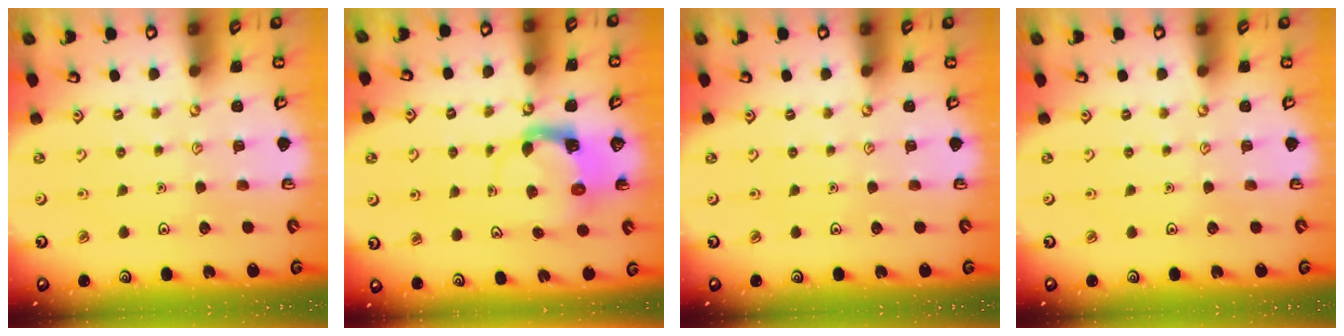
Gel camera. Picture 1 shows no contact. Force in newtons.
{"total": 3.8, "press": 3.7, "slide": 0.7}
{"total": 0.0}
{"total": 0.0}